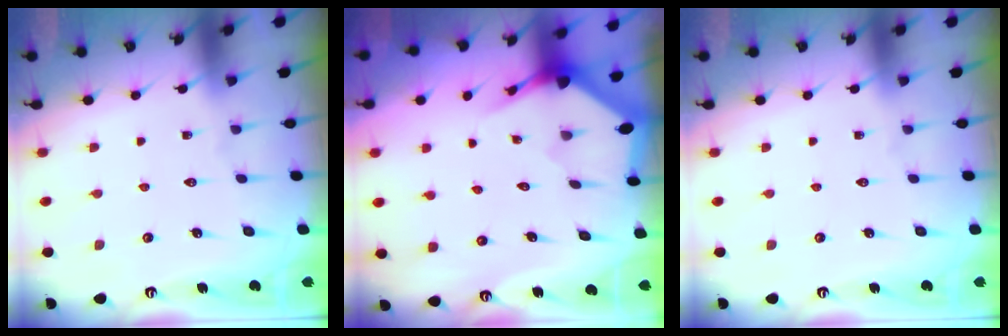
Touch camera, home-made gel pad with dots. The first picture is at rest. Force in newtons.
{"total": 3.0, "press": 3.0, "slide": 0.1}
{"total": 0.0}